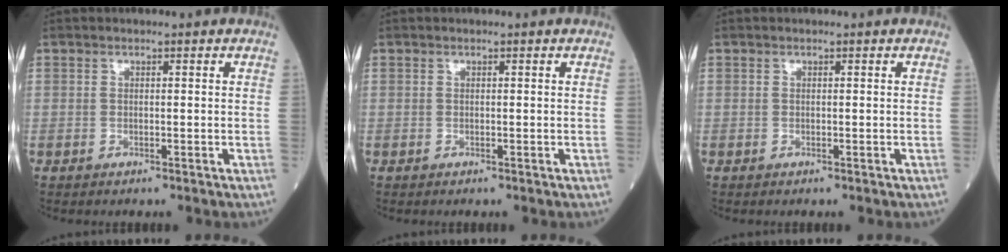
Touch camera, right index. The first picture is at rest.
{"total": 0.0}
{"total": 0.0}